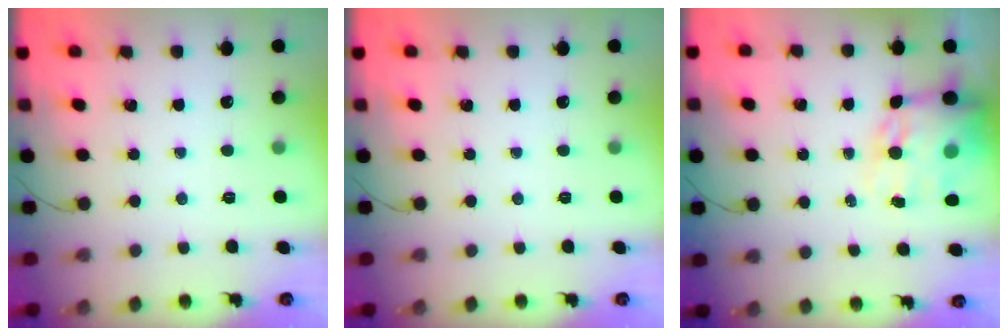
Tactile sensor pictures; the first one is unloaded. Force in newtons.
{"total": 0.0}
{"total": 15.8, "press": 15.3, "slide": 4.1}